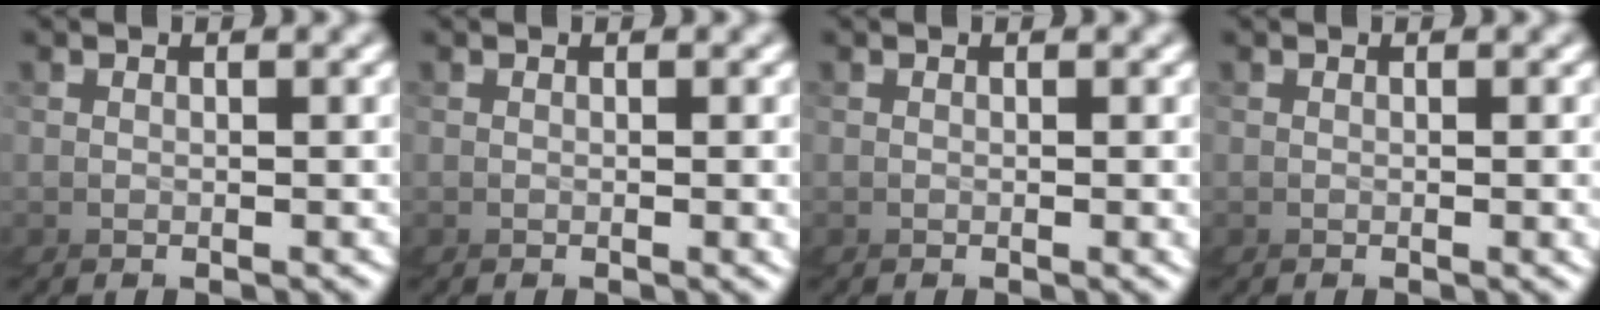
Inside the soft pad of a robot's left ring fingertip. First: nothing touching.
{"total": 1.3, "force": [0.3, -1.1, -0.7], "torque": [0.006, 0.008, 0.000]}
{"total": 1.0, "force": [0.3, -0.8, -0.4], "torque": [0.004, 0.007, 0.000]}
{"total": 1.1, "force": [0.2, -0.9, -0.4], "torque": [0.001, 0.007, 0.000]}